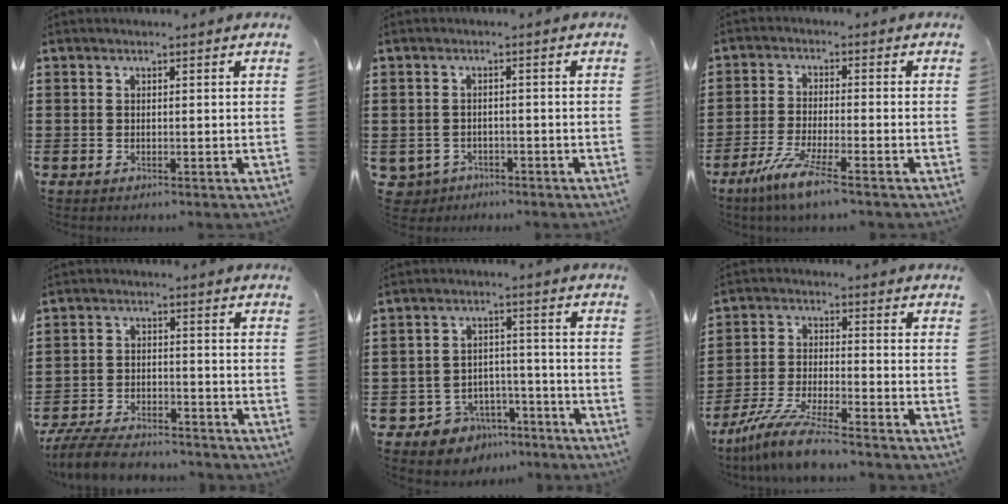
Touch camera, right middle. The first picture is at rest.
{"total": 2.0, "force": [-1.7, 0.9, -0.1], "torque": [-0.008, 0.002, -0.040]}
{"total": 6.2, "force": [-4.4, 0.1, 4.3], "torque": [-0.095, -0.016, -0.085]}
{"total": 6.7, "force": [-6.2, 1.1, 2.0], "torque": [-0.044, 0.005, -0.122]}
{"total": 5.5, "force": [-4.6, 2.9, 0.5], "torque": [-0.031, 0.017, -0.096]}
{"total": 8.3, "force": [-7.4, 0.1, 3.9], "torque": [-0.086, -0.006, -0.146]}